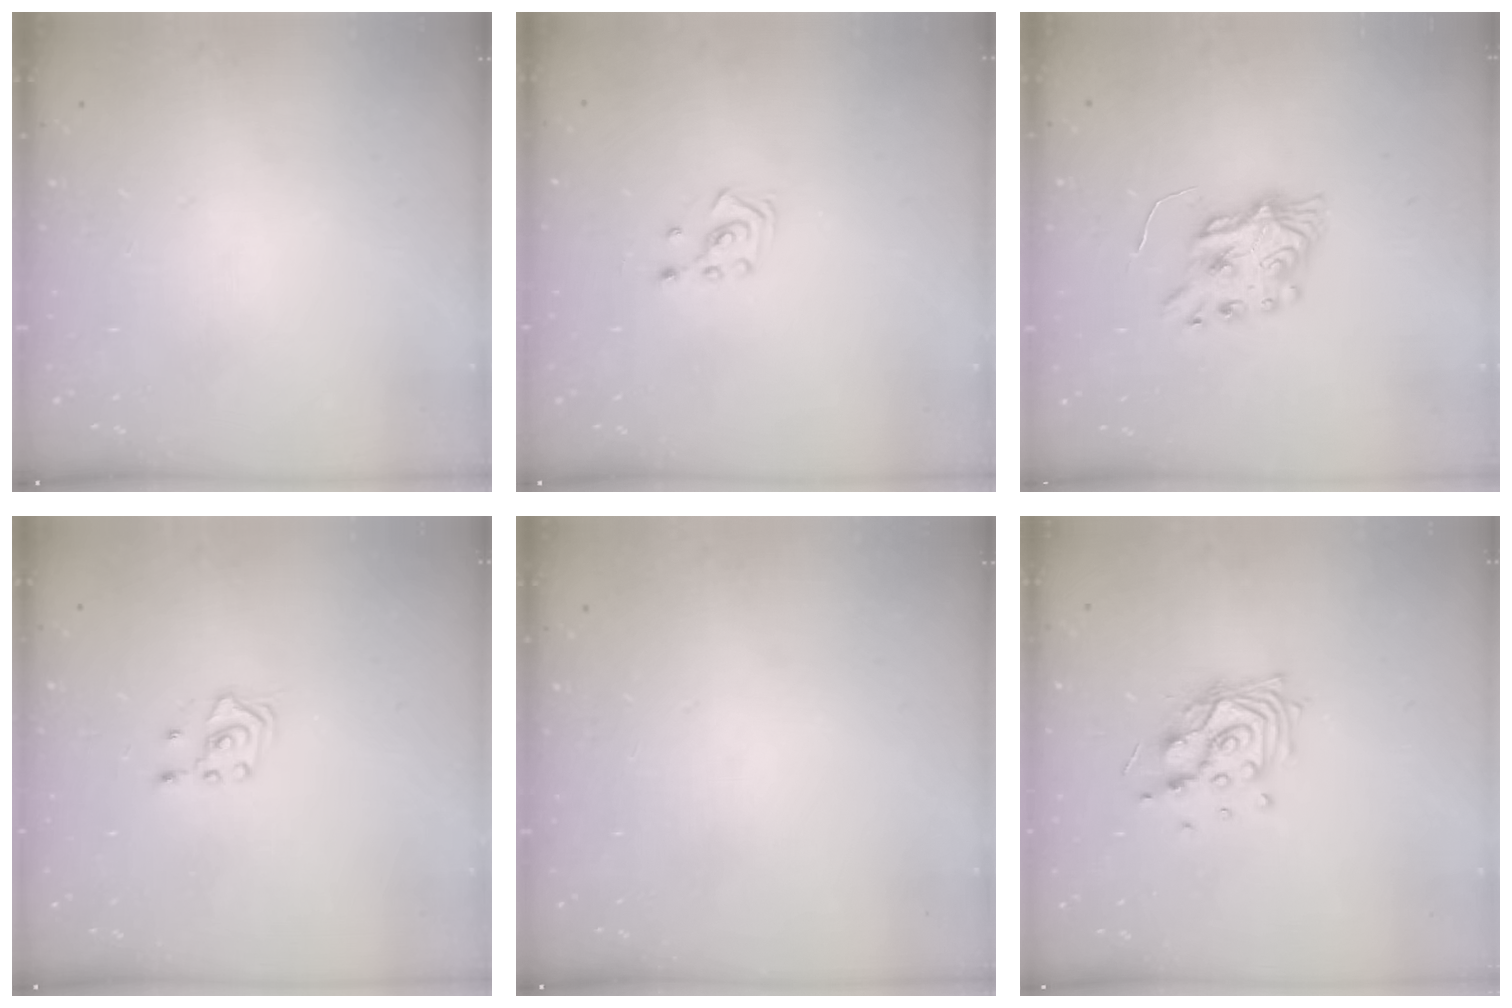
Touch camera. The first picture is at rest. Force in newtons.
{"total": 2.5, "press": 2.5, "slide": 0.4}
{"total": 7.4, "press": 7.3, "slide": 0.7}
{"total": 1.8, "press": 1.8, "slide": 0.2}
{"total": 0.0}
{"total": 12.2, "press": 11.5, "slide": 4.1}